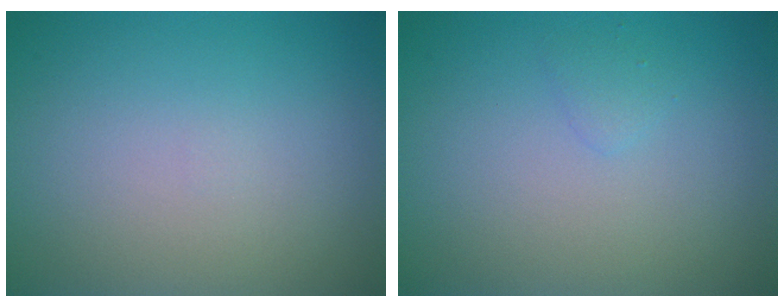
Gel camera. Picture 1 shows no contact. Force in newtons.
{"total": 0.7, "press": 0.7, "slide": 0.1}